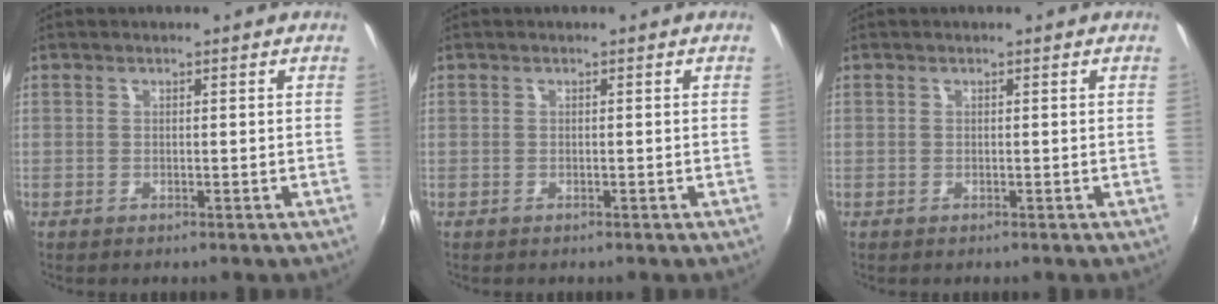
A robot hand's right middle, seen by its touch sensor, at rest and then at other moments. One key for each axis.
{"total": 0.0}
{"total": 0.0}